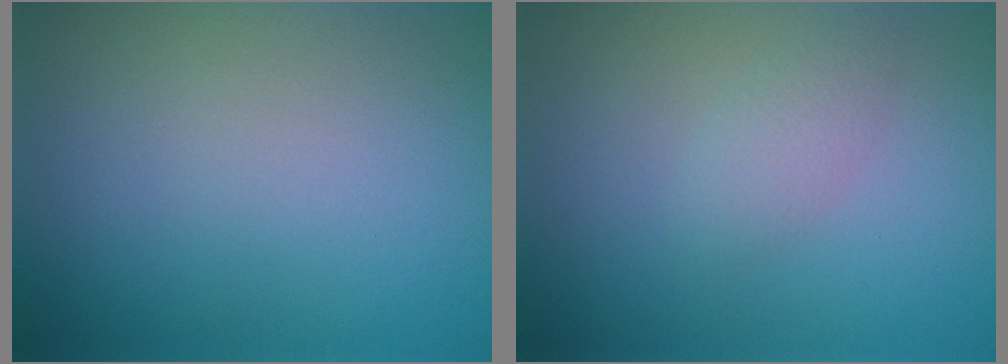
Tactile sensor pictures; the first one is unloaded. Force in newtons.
{"total": 1.5, "press": 1.5, "slide": 0.0}